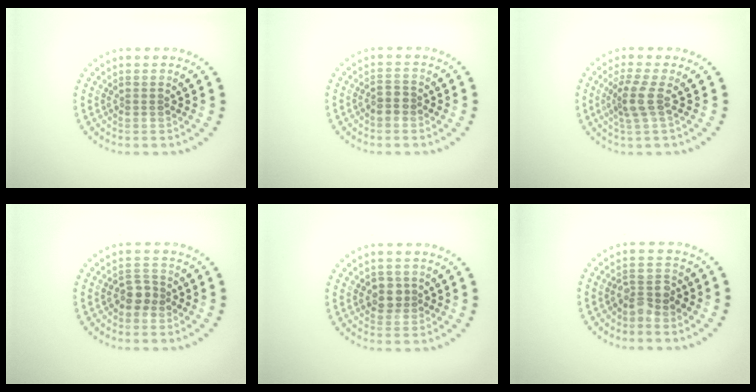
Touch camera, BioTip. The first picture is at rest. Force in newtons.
{"total": 1.5, "press": 1.4, "slide": 0.5}
{"total": 2.6, "press": 2.1, "slide": 1.6}
{"total": 2.1, "press": 1.9, "slide": 0.9}
{"total": 2.1, "press": 2.0, "slide": 0.8}
{"total": 2.4, "press": 2.2, "slide": 0.9}